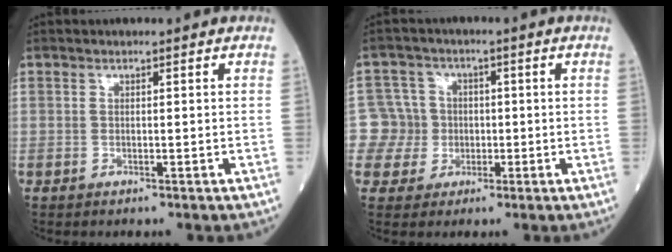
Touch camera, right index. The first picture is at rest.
{"total": 5.9, "force": [-0.5, 5.9, 0.0], "torque": [0.008, 0.017, -0.008]}